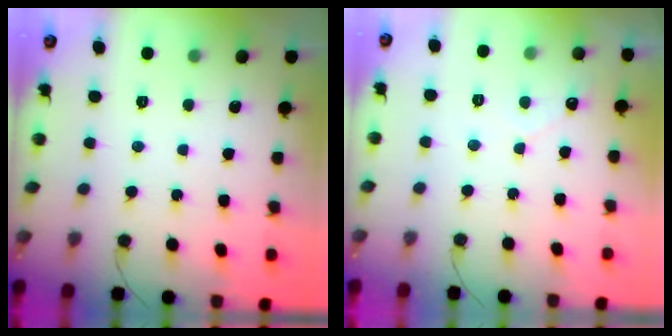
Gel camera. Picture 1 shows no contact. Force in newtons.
{"total": 2.3, "press": 2.3, "slide": 0.1}